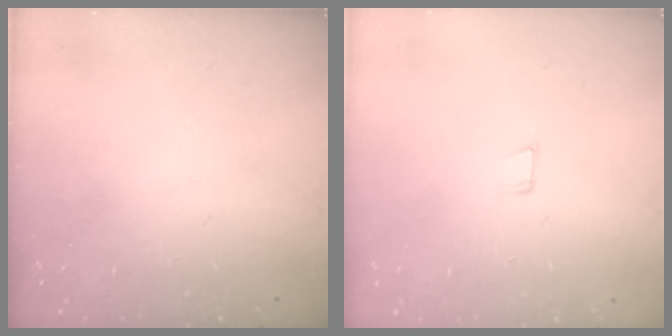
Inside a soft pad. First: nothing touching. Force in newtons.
{"total": 4.0, "press": 4.0, "slide": 0.3}